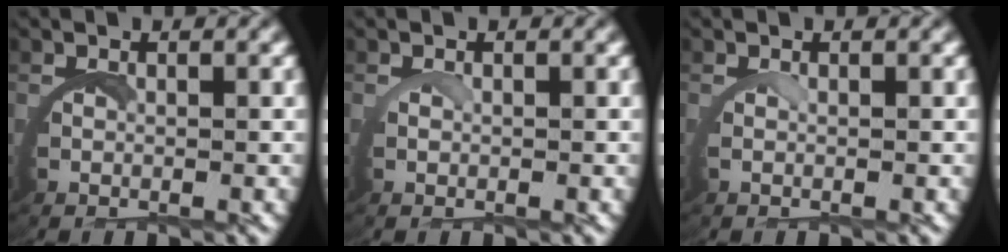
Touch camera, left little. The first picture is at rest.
{"total": 0.5, "force": [0.4, -0.3, 0.1], "torque": [-0.010, -0.006, 0.011]}
{"total": 0.6, "force": [0.3, -0.2, 0.4], "torque": [-0.010, 0.003, 0.006]}